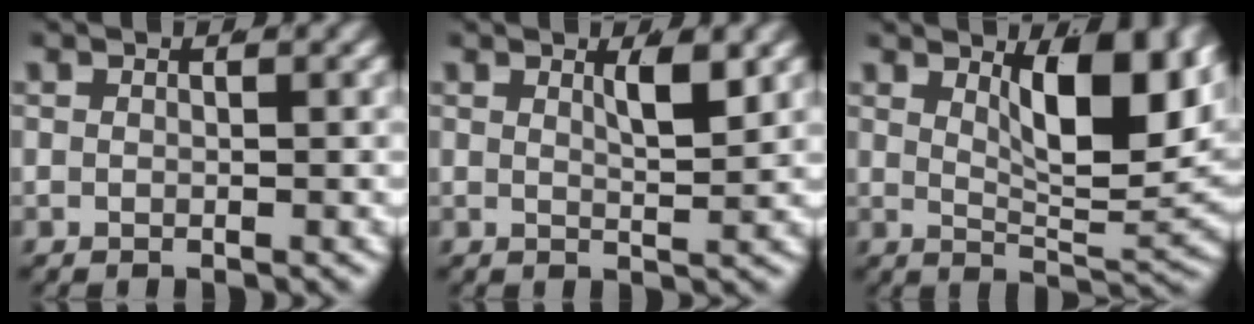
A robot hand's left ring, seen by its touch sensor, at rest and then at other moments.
{"total": 2.0, "force": [1.1, -0.4, 1.7], "torque": [-0.027, -0.015, 0.027]}
{"total": 8.0, "force": [3.6, 2.1, 6.8], "torque": [-0.094, -0.017, 0.065]}